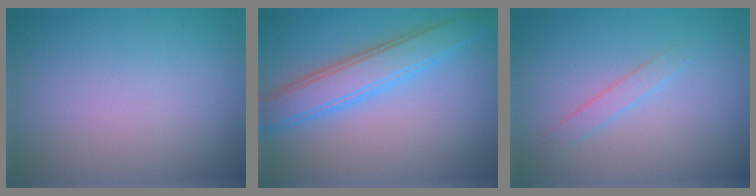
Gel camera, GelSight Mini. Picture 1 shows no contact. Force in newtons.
{"total": 4.4, "press": 4.4, "slide": 0.1}
{"total": 1.3, "press": 1.3, "slide": 0.1}